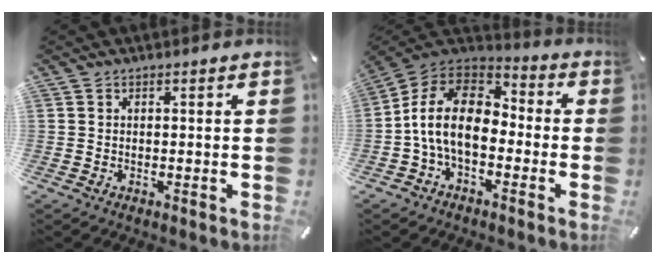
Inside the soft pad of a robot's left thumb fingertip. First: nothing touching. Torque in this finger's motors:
{"motor_torque": [1.69, 3.32, 1.57, 1.20, 0.26]}